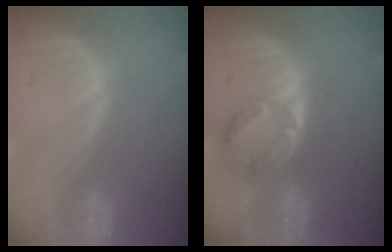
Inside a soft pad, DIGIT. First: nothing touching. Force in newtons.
{"total": 5.8, "press": 5.5, "slide": 1.7}